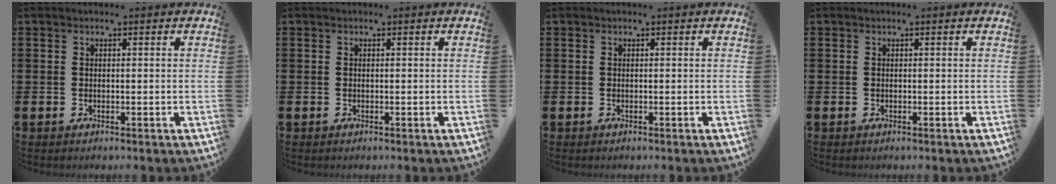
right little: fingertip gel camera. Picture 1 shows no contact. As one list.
[{"total": 0.0}, {"total": 0.0}, {"total": 0.0}]